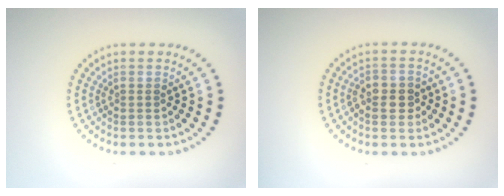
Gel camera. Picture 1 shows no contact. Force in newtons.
{"total": 2.6, "press": 2.5, "slide": 0.7}